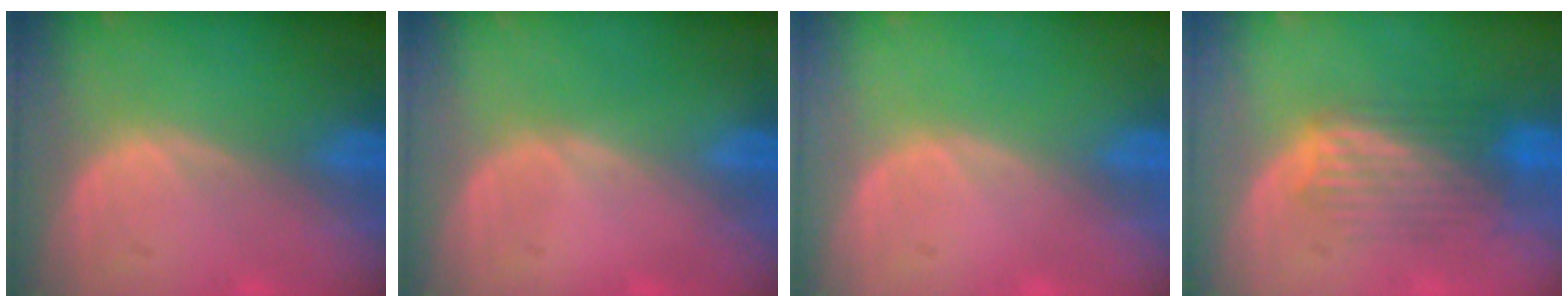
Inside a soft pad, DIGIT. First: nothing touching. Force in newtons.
{"total": 0.0}
{"total": 0.0}
{"total": 5.6, "press": 5.6, "slide": 0.4}